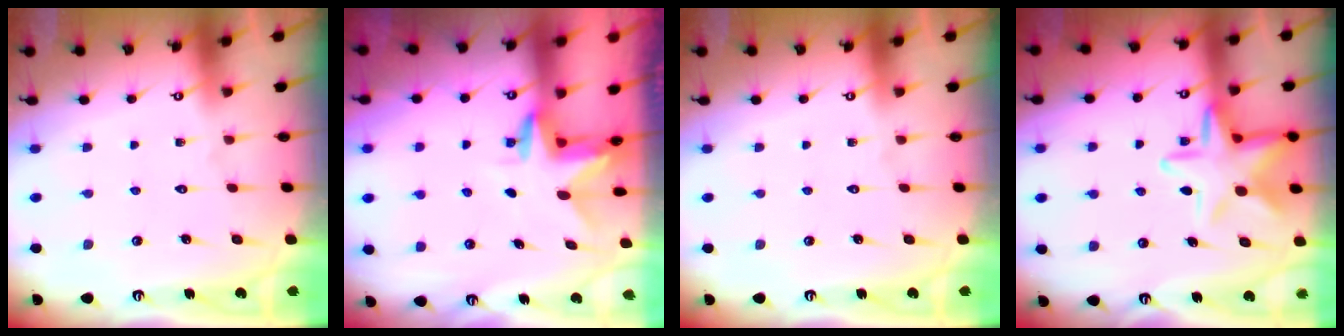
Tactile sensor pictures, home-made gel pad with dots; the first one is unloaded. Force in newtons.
{"total": 3.0, "press": 3.0, "slide": 0.2}
{"total": 0.0}
{"total": 12.6, "press": 12.5, "slide": 1.0}